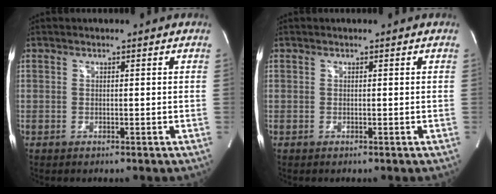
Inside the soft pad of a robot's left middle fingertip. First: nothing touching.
{"total": 0.0}